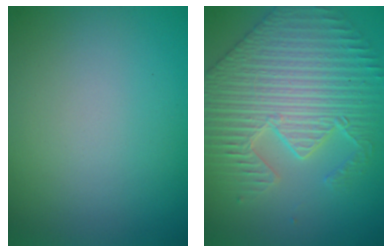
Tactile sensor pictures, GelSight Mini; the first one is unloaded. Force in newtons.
{"total": 6.6, "press": 5.7, "slide": 3.3}